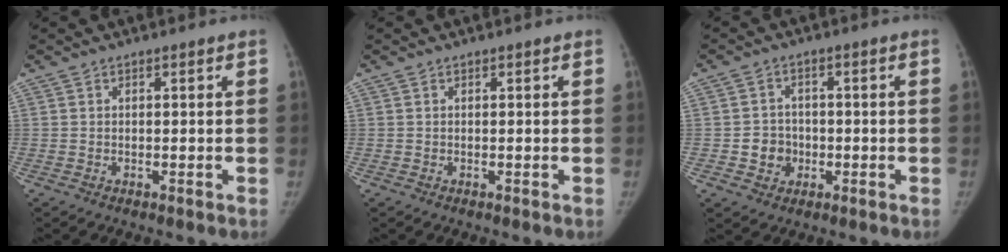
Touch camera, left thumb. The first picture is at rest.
{"total": 0.0}
{"total": 4.8, "force": [-1.0, 4.4, 1.6], "torque": [-0.002, 0.009, -0.016]}